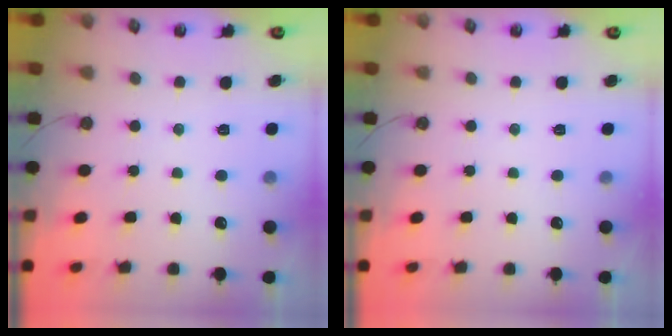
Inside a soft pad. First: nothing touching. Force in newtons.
{"total": 0.0}